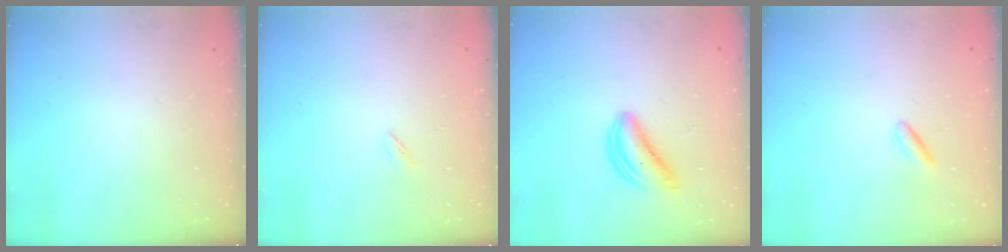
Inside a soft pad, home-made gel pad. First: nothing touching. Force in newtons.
{"total": 1.7, "press": 1.5, "slide": 0.6}
{"total": 6.1, "press": 6.0, "slide": 0.8}
{"total": 0.7, "press": 0.4, "slide": 0.5}